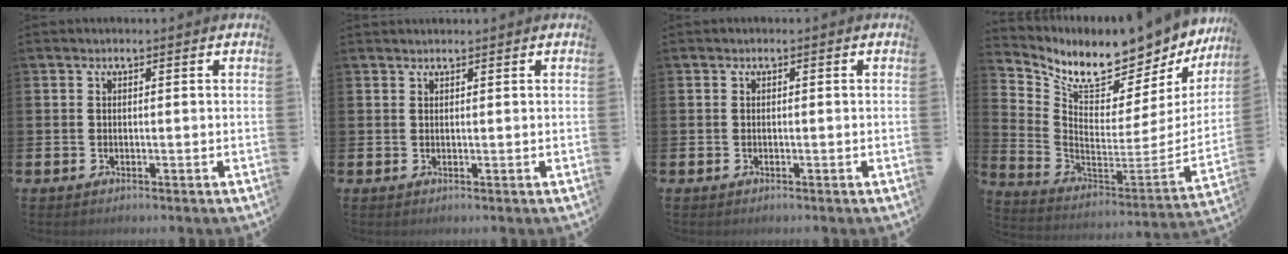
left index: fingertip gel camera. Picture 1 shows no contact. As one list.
[{"total": 0.9, "force": [0.9, 0.0, 0.1], "torque": [0.000, -0.001, 0.017]}, {"total": 0.0}, {"total": 8.5, "force": [7.9, 2.2, 2.2], "torque": [-0.077, -0.079, 0.131]}]